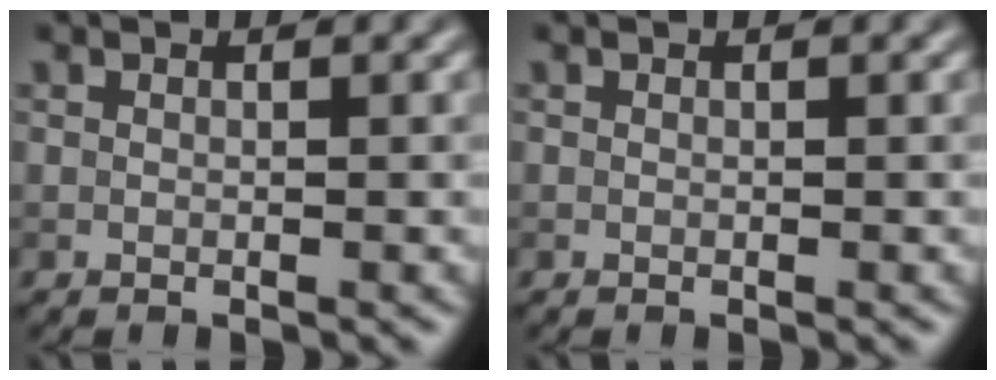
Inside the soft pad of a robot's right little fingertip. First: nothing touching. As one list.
[{"total": 0.0}]